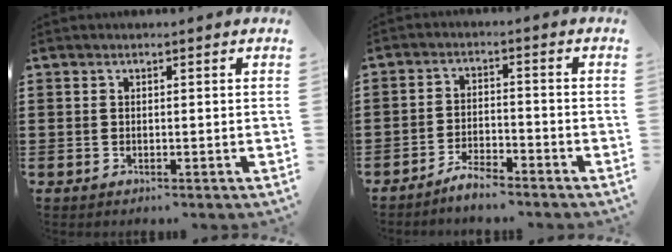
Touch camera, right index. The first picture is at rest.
{"total": 3.6, "force": [-3.5, 0.4, 0.9], "torque": [-0.018, 0.011, -0.070]}